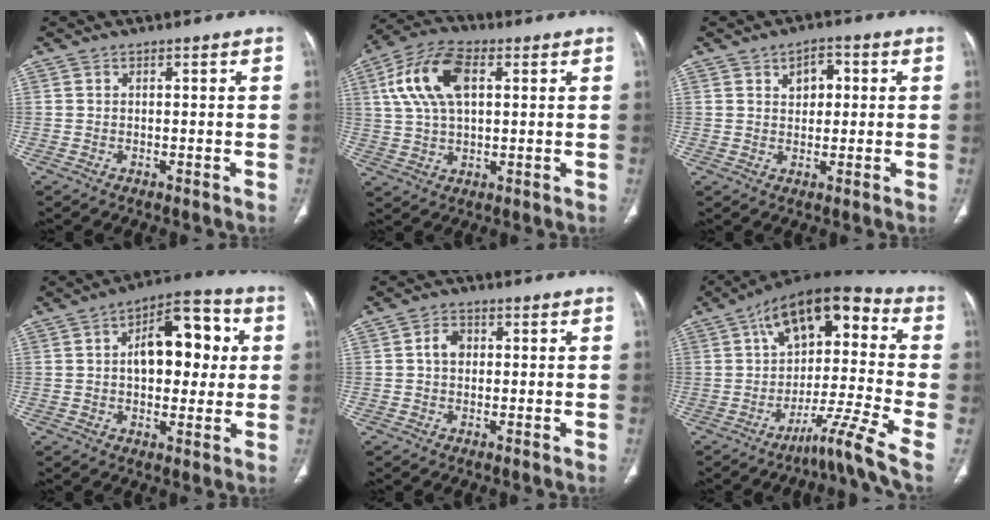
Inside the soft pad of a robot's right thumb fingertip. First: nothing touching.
{"total": 13.0, "force": [3.6, 7.0, 10.4], "torque": [-0.209, 0.015, 0.068]}
{"total": 4.2, "force": [1.4, 2.8, 2.8], "torque": [-0.018, 0.005, 0.017]}
{"total": 14.9, "force": [2.6, 8.3, 12.1], "torque": [-0.131, 0.023, 0.033]}
{"total": 3.2, "force": [0.4, 2.5, 2.0], "torque": [-0.029, 0.010, 0.003]}
{"total": 16.7, "force": [-3.3, 3.2, 16.0], "torque": [-0.240, 0.057, -0.069]}